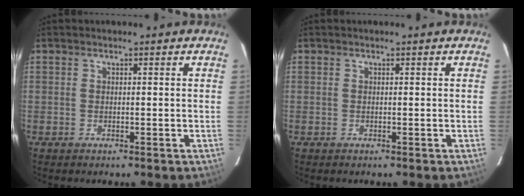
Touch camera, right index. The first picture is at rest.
{"total": 0.0}